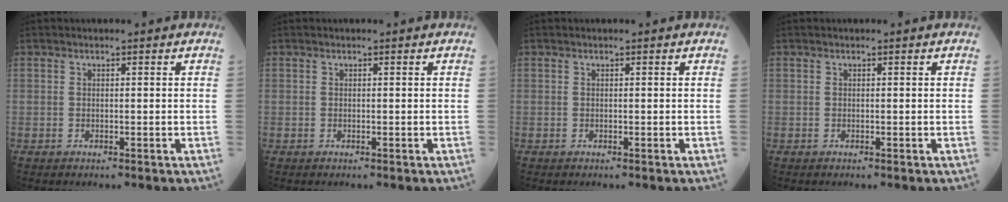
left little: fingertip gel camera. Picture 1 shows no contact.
{"total": 0.0}
{"total": 0.0}
{"total": 0.0}